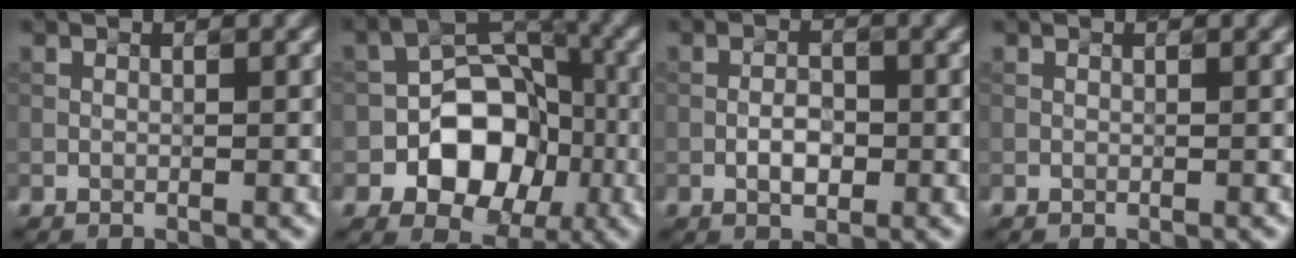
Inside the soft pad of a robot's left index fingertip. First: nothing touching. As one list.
[{"total": 7.1, "force": [-2.5, 5.2, 4.2], "torque": [-0.046, 0.005, -0.034]}, {"total": 1.8, "force": [-0.7, 0.9, 1.4], "torque": [-0.026, 0.003, -0.007]}, {"total": 0.0}]